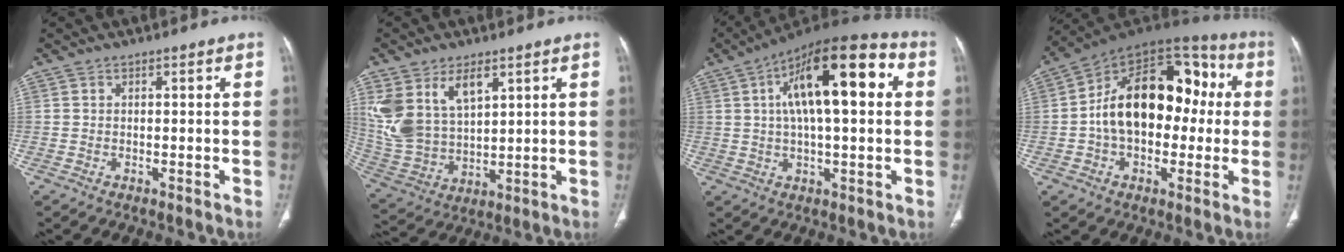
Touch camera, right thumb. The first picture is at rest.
{"total": 13.9, "force": [6.5, 8.0, 9.4], "torque": [-0.179, -0.017, 0.151]}
{"total": 19.9, "force": [4.7, 7.4, 17.9], "torque": [-0.263, 0.026, 0.064]}
{"total": 22.5, "force": [0.9, 14.3, 17.3], "torque": [-0.245, 0.051, 0.007]}